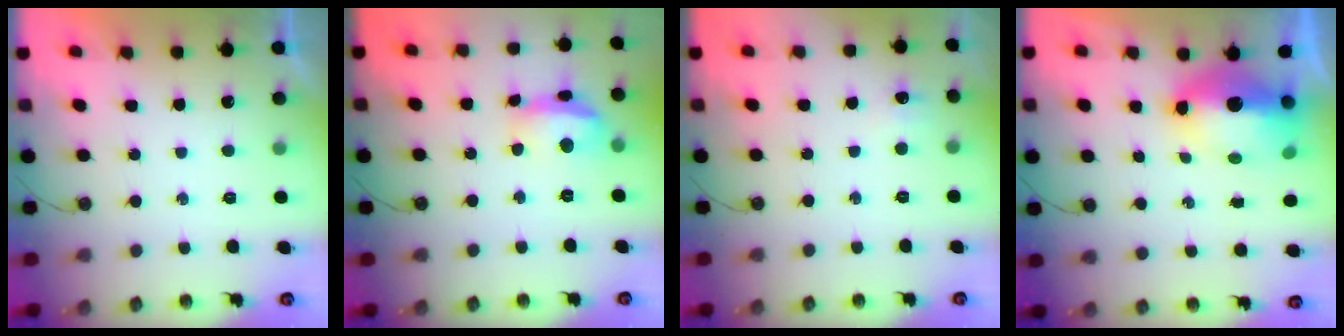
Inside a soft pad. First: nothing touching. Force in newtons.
{"total": 12.4, "press": 12.3, "slide": 1.6}
{"total": 4.3, "press": 4.3, "slide": 0.6}
{"total": 11.0, "press": 10.9, "slide": 1.1}